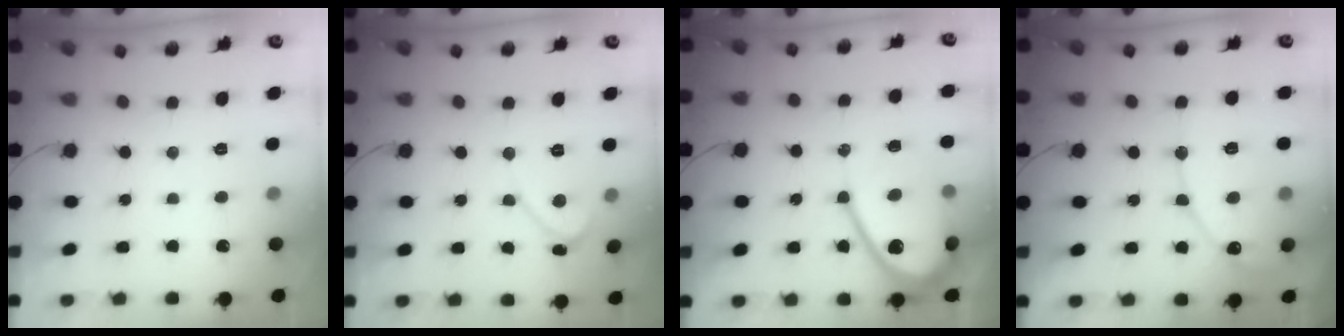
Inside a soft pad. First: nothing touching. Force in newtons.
{"total": 2.5, "press": 2.5, "slide": 0.2}
{"total": 12.6, "press": 12.5, "slide": 1.2}
{"total": 11.8, "press": 11.8, "slide": 0.9}